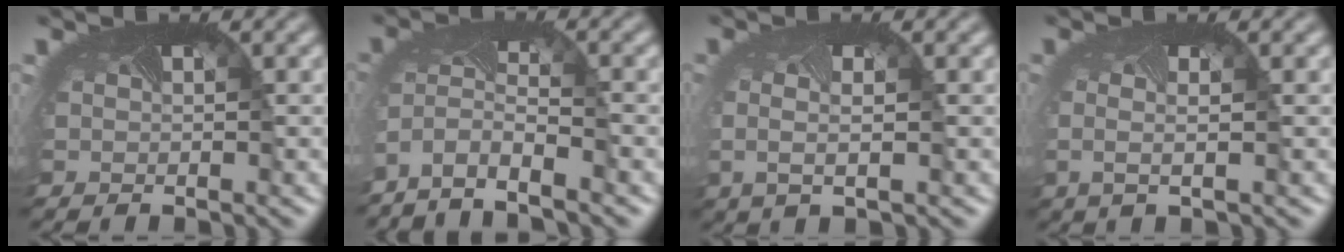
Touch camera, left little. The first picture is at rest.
{"total": 4.2, "force": [-3.7, 0.7, 2.0], "torque": [-0.066, -0.020, -0.068]}
{"total": 1.4, "force": [-0.1, 0.4, 1.3], "torque": [-0.045, -0.009, -0.002]}
{"total": 1.1, "force": [-0.3, 0.1, 1.1], "torque": [-0.036, -0.010, -0.003]}